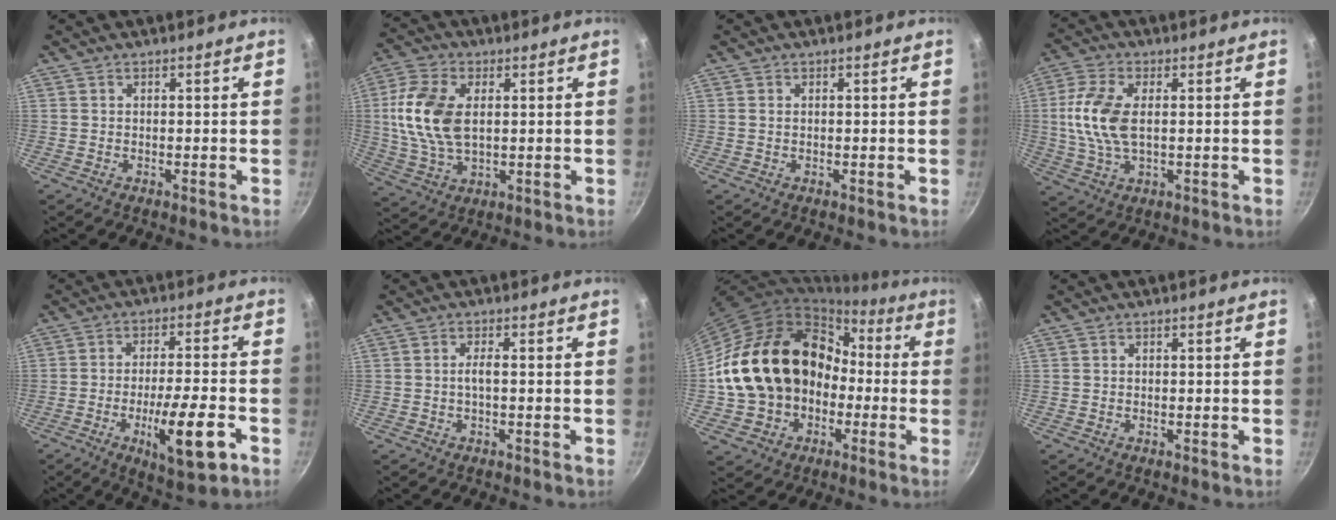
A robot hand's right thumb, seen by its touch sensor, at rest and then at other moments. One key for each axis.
{"total": 13.3, "fx": 1.8, "fy": 7.9, "fz": 10.6, "tx": -0.204, "ty": -0.001, "tz": 0.033}
{"total": 0.6, "fx": 0.2, "fy": 0.4, "fz": 0.4, "tx": -0.008, "ty": 0.000, "tz": 0.003}
{"total": 11.6, "fx": 1.1, "fy": 6.4, "fz": 9.6, "tx": -0.198, "ty": 0.005, "tz": 0.018}
{"total": 13.2, "fx": -5.1, "fy": 3.2, "fz": 11.8, "tx": -0.184, "ty": 0.017, "tz": -0.076}
{"total": 1.9, "fx": -0.2, "fy": 0.4, "fz": 1.8, "tx": -0.040, "ty": 0.008, "tz": -0.005}
{"total": 20.1, "fx": -1.1, "fy": 16.2, "fz": 11.9, "tx": -0.174, "ty": 0.062, "tz": -0.002}
{"total": 0.0}